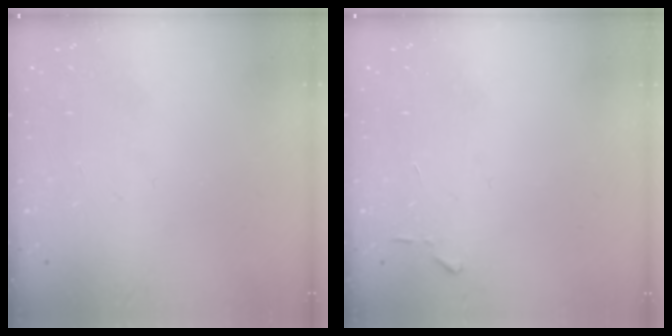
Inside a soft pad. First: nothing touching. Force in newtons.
{"total": 4.1, "press": 4.0, "slide": 0.5}